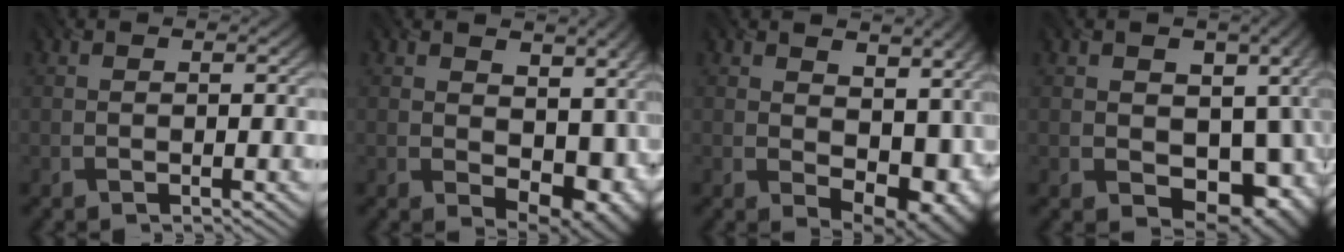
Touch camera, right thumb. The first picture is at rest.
{"total": 8.6, "force": [0.8, 5.9, 6.2], "torque": [-0.090, -0.026, 0.023]}
{"total": 9.5, "force": [1.1, 6.5, 6.9], "torque": [-0.091, -0.029, 0.034]}
{"total": 11.7, "force": [-0.9, 8.6, 7.9], "torque": [-0.092, -0.038, -0.002]}